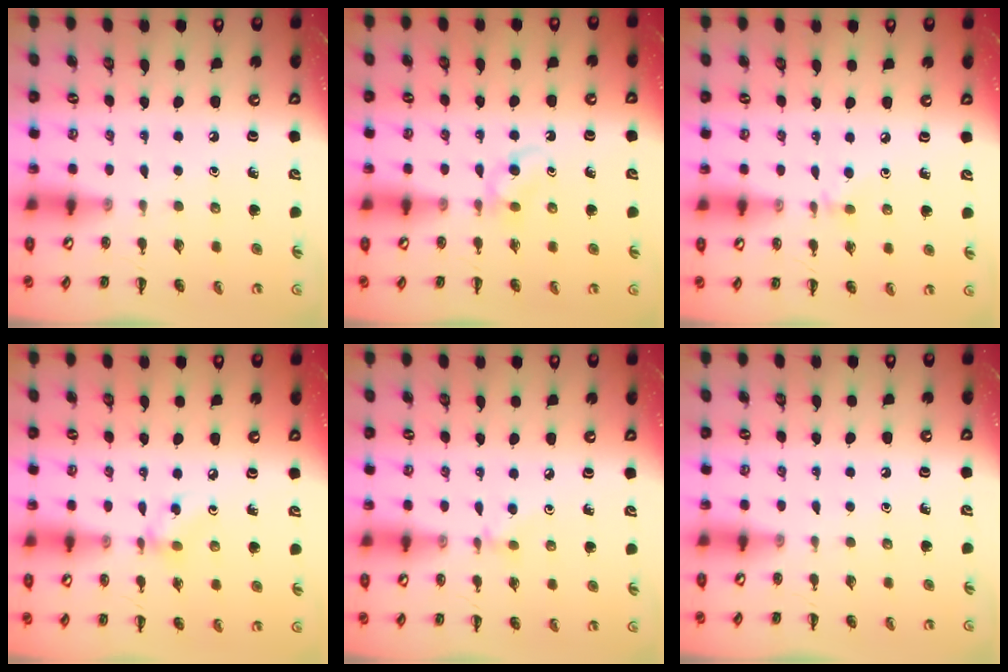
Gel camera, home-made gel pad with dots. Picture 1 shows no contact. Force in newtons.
{"total": 2.7, "press": 2.4, "slide": 1.2}
{"total": 3.8, "press": 3.4, "slide": 1.5}
{"total": 5.7, "press": 5.7, "slide": 0.5}
{"total": 2.8, "press": 2.6, "slide": 0.9}
{"total": 0.0}